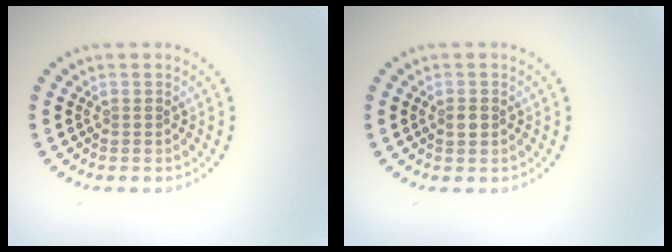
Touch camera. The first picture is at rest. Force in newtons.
{"total": 0.9, "press": 0.8, "slide": 0.3}